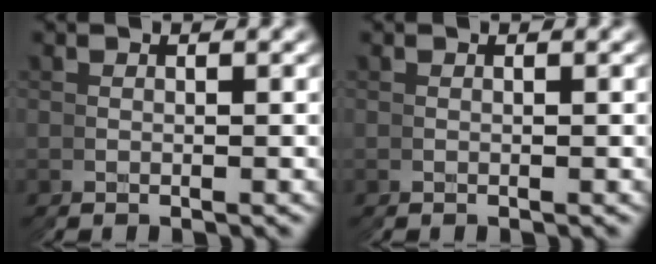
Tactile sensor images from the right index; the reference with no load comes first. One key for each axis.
{"total": 0.0}